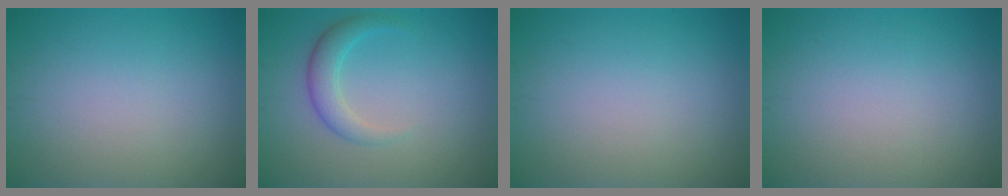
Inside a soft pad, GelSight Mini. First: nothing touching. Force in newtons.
{"total": 2.5, "press": 2.5, "slide": 0.1}
{"total": 0.0}
{"total": 0.0}